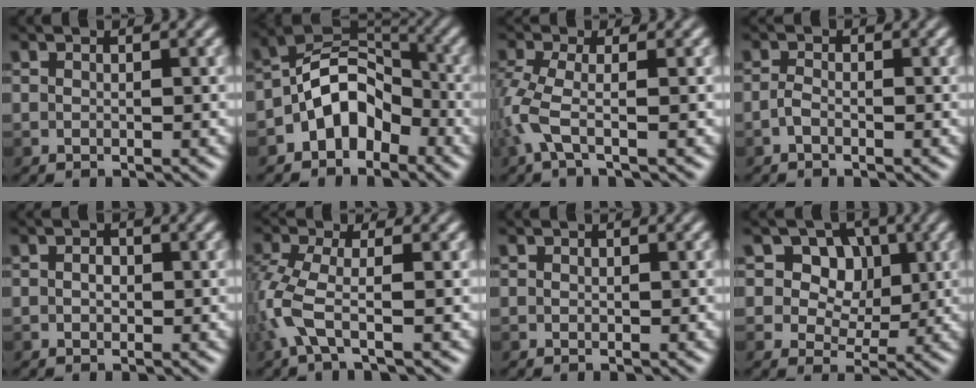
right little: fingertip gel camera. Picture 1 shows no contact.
{"total": 6.0, "force": [-3.0, 3.7, 3.6], "torque": [-0.045, 0.018, -0.063]}
{"total": 3.0, "force": [-1.2, 0.4, 2.7], "torque": [-0.077, 0.005, -0.029]}
{"total": 0.9, "force": [-0.7, 0.3, 0.6], "torque": [-0.015, 0.005, -0.014]}
{"total": 1.6, "force": [0.4, 1.2, 1.0], "torque": [-0.004, 0.011, -0.012]}
{"total": 3.7, "force": [-1.5, 0.7, 3.3], "torque": [-0.089, 0.006, -0.035]}
{"total": 0.0}
{"total": 8.7, "force": [4.0, 6.6, 4.1], "torque": [-0.056, 0.009, 0.050]}